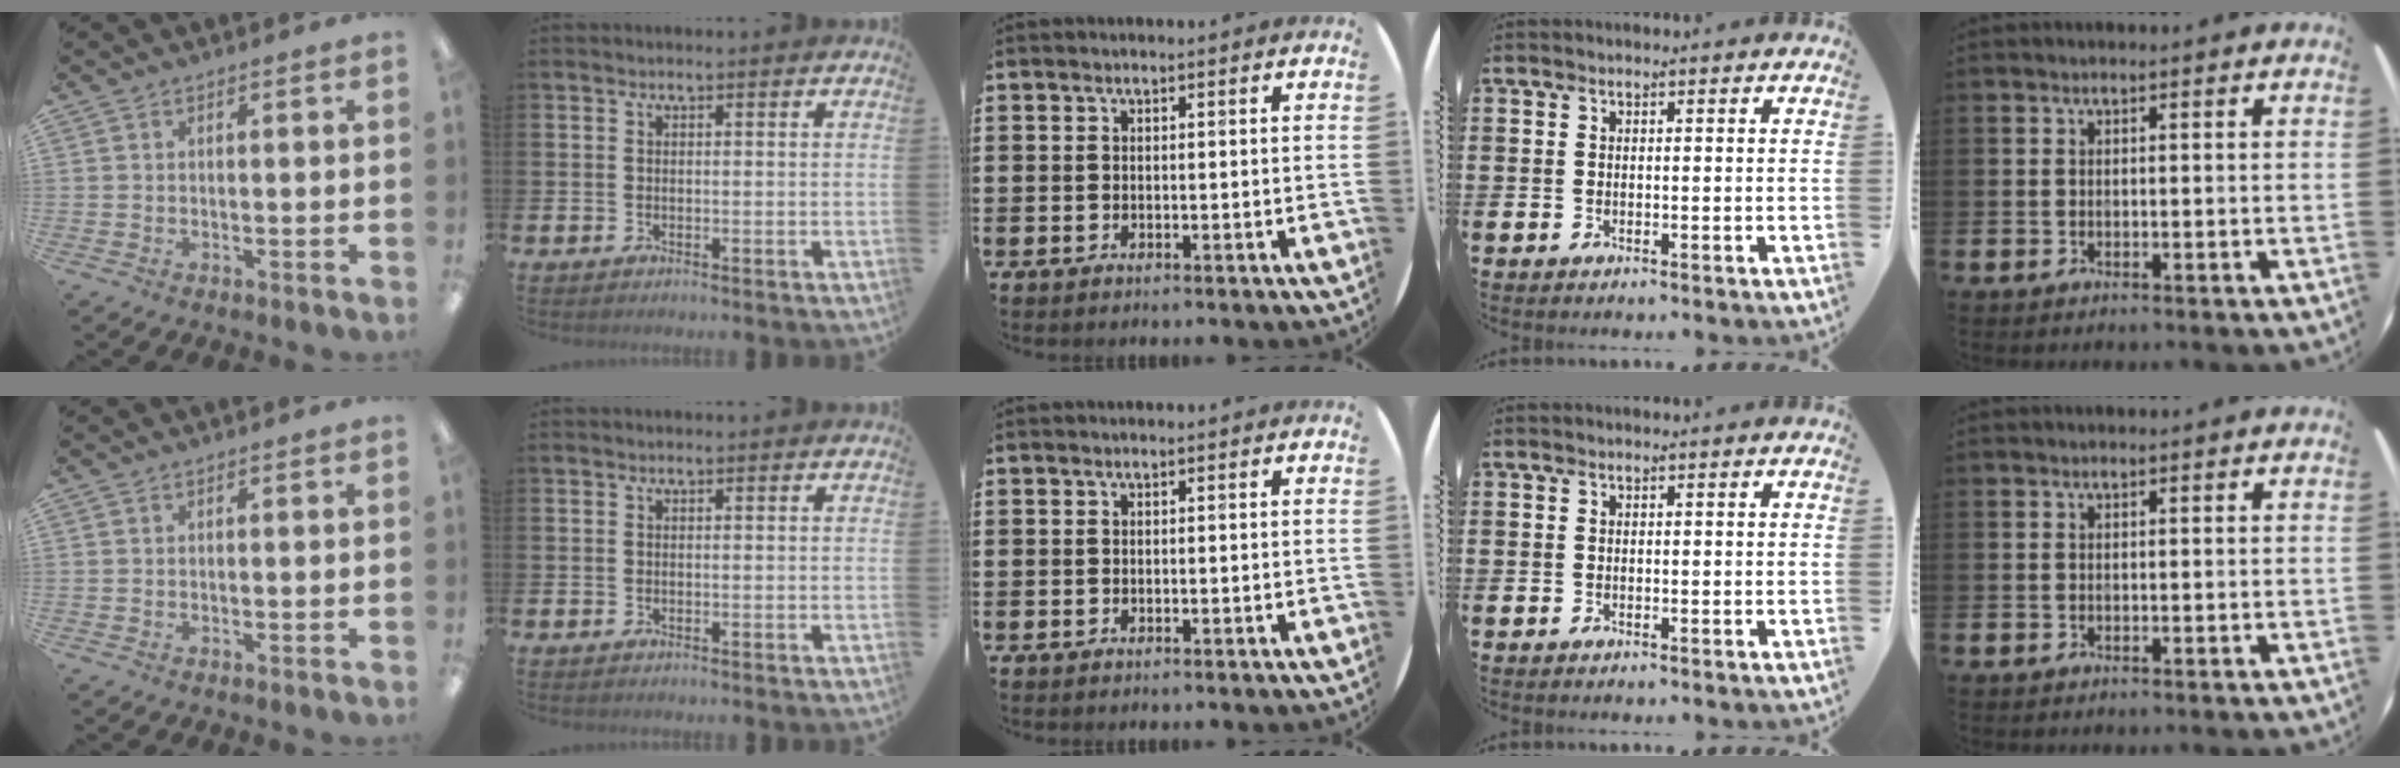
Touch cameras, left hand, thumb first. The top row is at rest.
{}